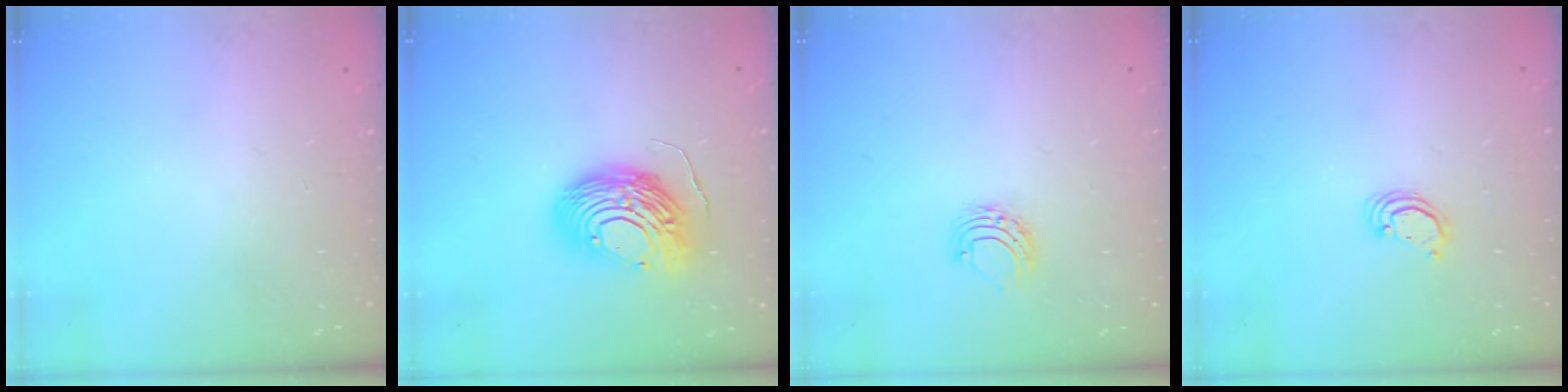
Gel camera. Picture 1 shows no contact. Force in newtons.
{"total": 13.1, "press": 13.1, "slide": 1.3}
{"total": 4.9, "press": 4.9, "slide": 0.4}
{"total": 2.3, "press": 2.3, "slide": 0.3}